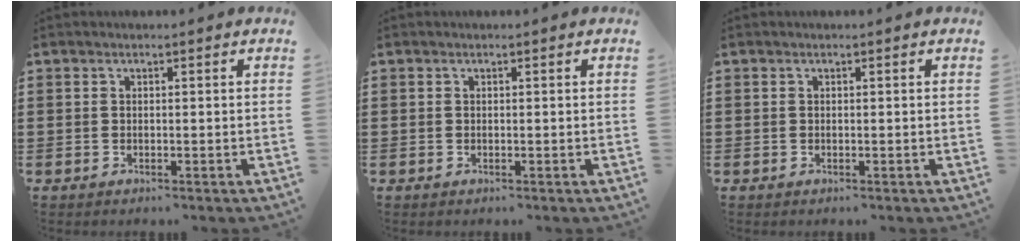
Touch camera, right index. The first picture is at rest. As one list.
[{"total": 0.0}, {"total": 0.0}]